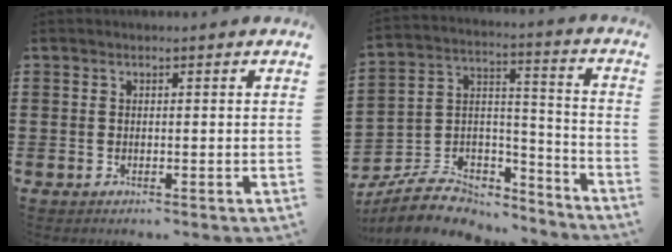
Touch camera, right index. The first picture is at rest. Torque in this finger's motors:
{"motor_torque": [0.18, -0.06, -0.13, -0.21]}